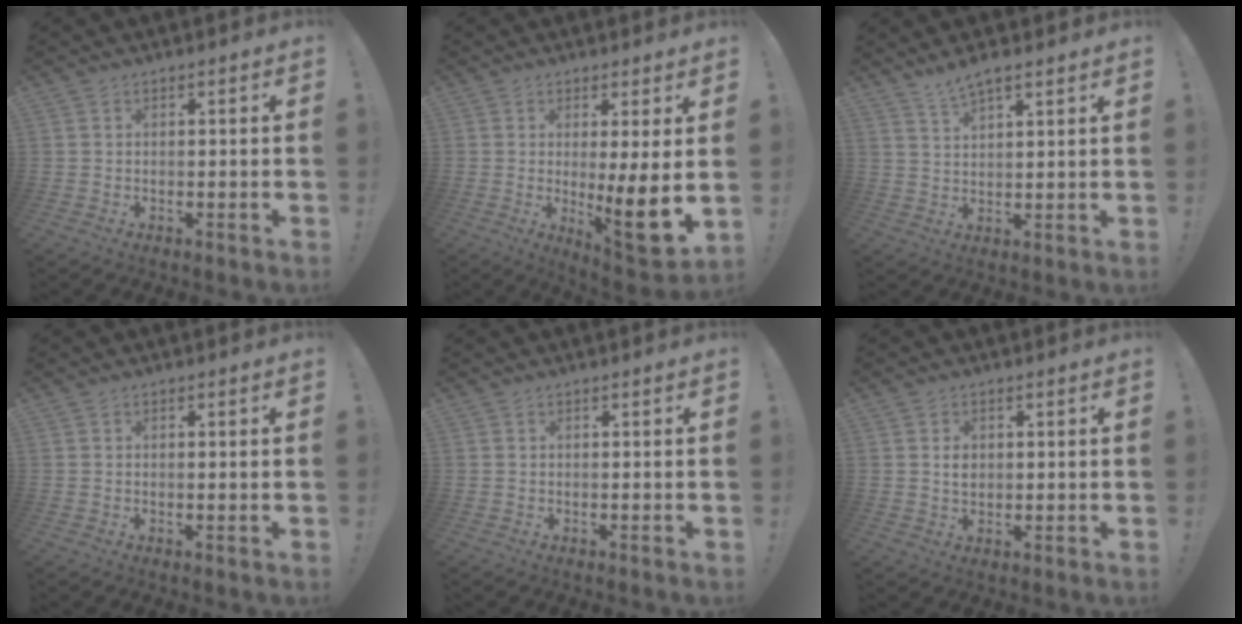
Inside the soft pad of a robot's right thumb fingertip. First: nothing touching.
{"total": 11.0, "force": [-0.3, 0.7, 11.0], "torque": [-0.133, -0.036, -0.003]}
{"total": 4.8, "force": [4.1, 0.9, 2.4], "torque": [-0.039, -0.026, 0.072]}
{"total": 0.7, "force": [0.2, 0.0, 0.7], "torque": [-0.001, -0.005, 0.000]}
{"total": 0.0}
{"total": 2.8, "force": [0.3, 2.3, 1.6], "torque": [-0.017, -0.002, 0.002]}